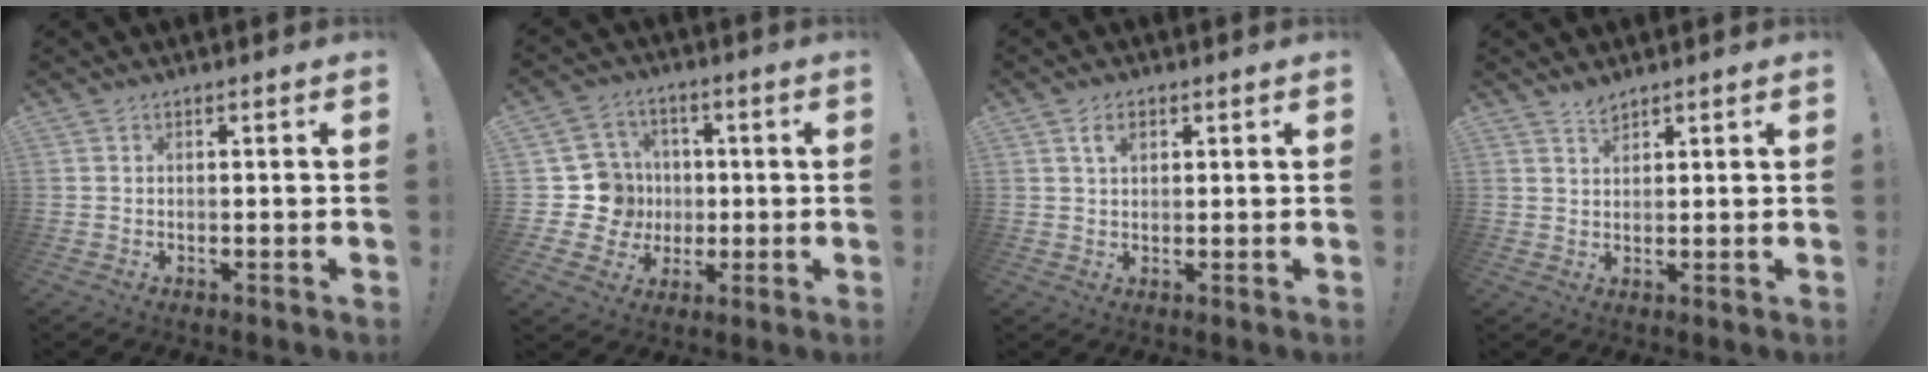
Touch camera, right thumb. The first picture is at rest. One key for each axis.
{"total": 12.1, "fx": -0.9, "fy": 11.6, "fz": 3.4, "tx": -0.035, "ty": 0.013, "tz": -0.002}
{"total": 3.6, "fx": 1.5, "fy": 2.2, "fz": 2.4, "tx": -0.043, "ty": 0.002, "tz": 0.025}
{"total": 2.5, "fx": 2.3, "fy": 0.9, "fz": 0.7, "tx": -0.005, "ty": -0.015, "tz": 0.040}